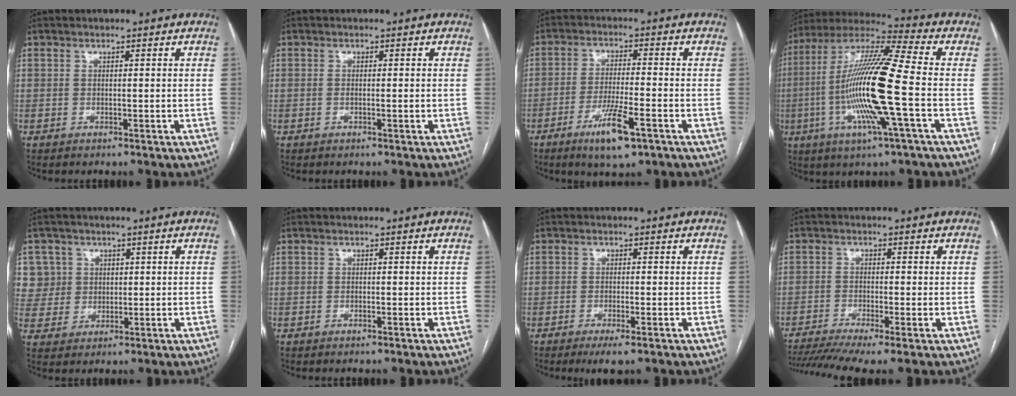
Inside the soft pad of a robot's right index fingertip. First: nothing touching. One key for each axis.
{"total": 0.7, "fx": 0.0, "fy": 0.1, "fz": 0.7, "tx": -0.012, "ty": 0.001, "tz": 0.002}
{"total": 8.1, "fx": -4.4, "fy": 1.1, "fz": 6.7, "tx": -0.127, "ty": -0.014, "tz": -0.071}
{"total": 18.4, "fx": -3.4, "fy": 0.2, "fz": 18.1, "tx": -0.362, "ty": -0.006, "tz": -0.073}
{"total": 7.5, "fx": 2.5, "fy": 7.1, "fz": 0.1, "tx": 0.002, "ty": 0.025, "tz": 0.064}
{"total": 0.0}
{"total": 3.1, "fx": -1.9, "fy": 0.4, "fz": 2.5, "tx": -0.043, "ty": -0.007, "tz": -0.029}
{"total": 8.9, "fx": -6.5, "fy": 0.4, "fz": 6.0, "tx": -0.106, "ty": -0.007, "tz": -0.106}